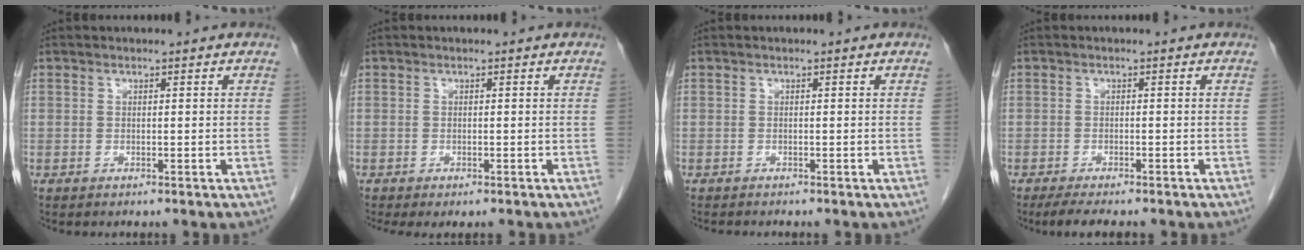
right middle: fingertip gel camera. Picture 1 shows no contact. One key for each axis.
{"total": 2.4, "fx": -1.9, "fy": 0.8, "fz": 1.2, "tx": -0.012, "ty": -0.006, "tz": -0.025}
{"total": 1.2, "fx": -1.2, "fy": 0.1, "fz": 0.4, "tx": -0.011, "ty": -0.003, "tz": -0.016}
{"total": 5.5, "fx": -4.5, "fy": 1.1, "fz": 2.9, "tx": -0.044, "ty": -0.011, "tz": -0.066}